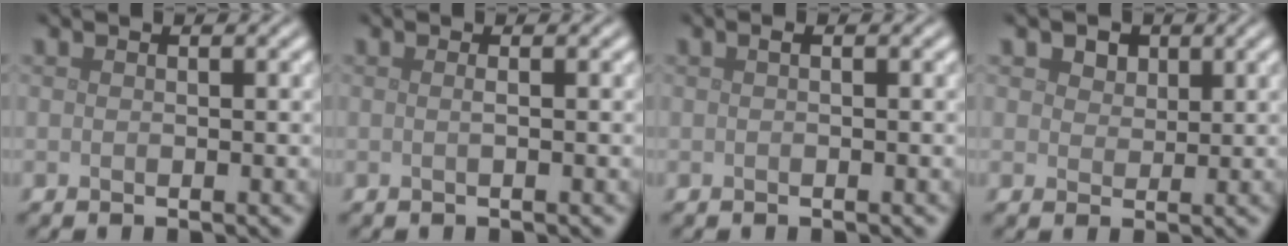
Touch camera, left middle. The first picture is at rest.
{"total": 0.8, "force": [0.1, 0.4, 0.7], "torque": [-0.007, -0.002, -0.007]}
{"total": 0.6, "force": [0.1, 0.1, 0.5], "torque": [-0.012, 0.003, 0.001]}
{"total": 2.6, "force": [1.6, 1.7, 1.1], "torque": [-0.022, -0.005, 0.023]}